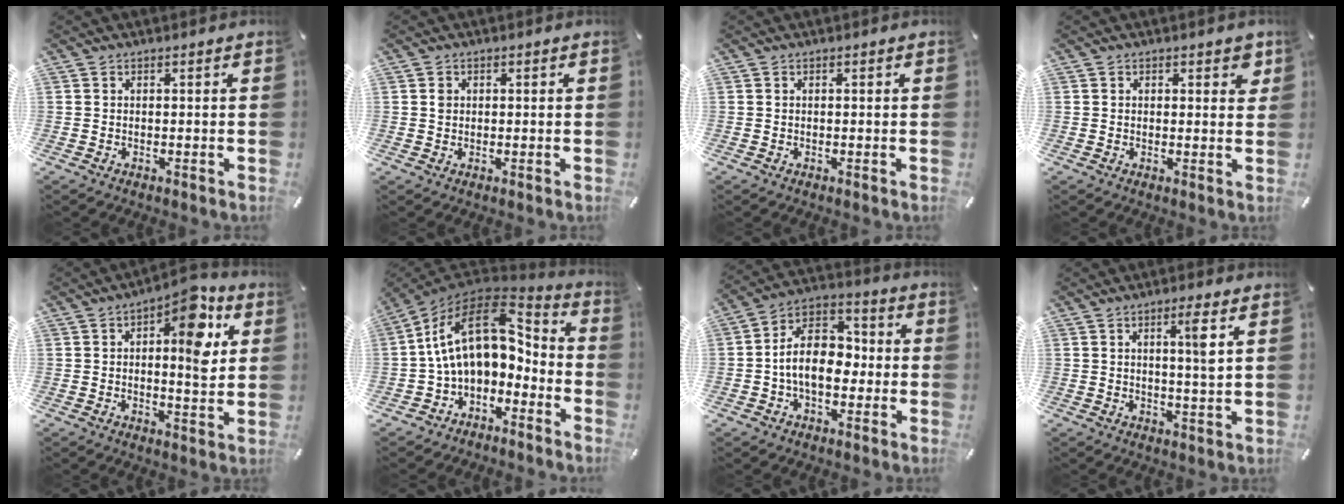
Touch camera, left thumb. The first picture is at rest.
{"total": 1.3, "force": [0.1, 1.2, 0.4], "torque": [-0.001, 0.002, -0.001]}
{"total": 0.0}
{"total": 2.8, "force": [1.1, 1.5, 2.0], "torque": [-0.011, -0.006, 0.012]}
{"total": 11.8, "force": [4.2, 4.7, 10.0], "torque": [-0.118, -0.028, 0.060]}
{"total": 17.4, "force": [3.0, 11.0, 13.1], "torque": [-0.242, -0.016, 0.057]}
{"total": 12.3, "force": [-1.9, 8.3, 8.9], "torque": [-0.164, 0.012, -0.035]}
{"total": 5.4, "force": [1.8, 0.2, 5.1], "torque": [-0.087, -0.009, 0.022]}